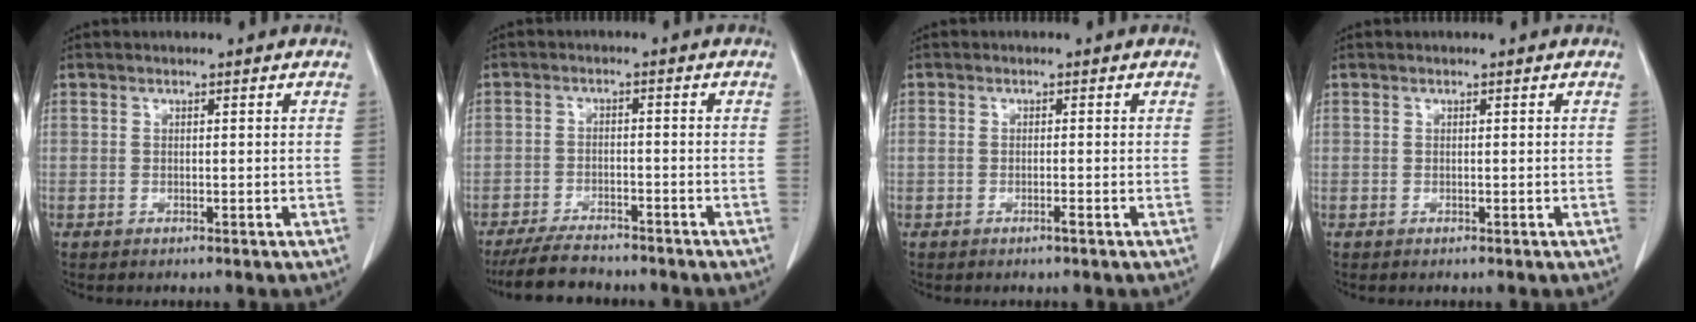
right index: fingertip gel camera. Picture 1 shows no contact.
{"total": 6.9, "force": [-6.2, 1.9, 2.4], "torque": [-0.043, -0.016, -0.103]}
{"total": 1.0, "force": [-0.6, 0.1, 0.9], "torque": [-0.020, 0.004, -0.008]}
{"total": 0.0}